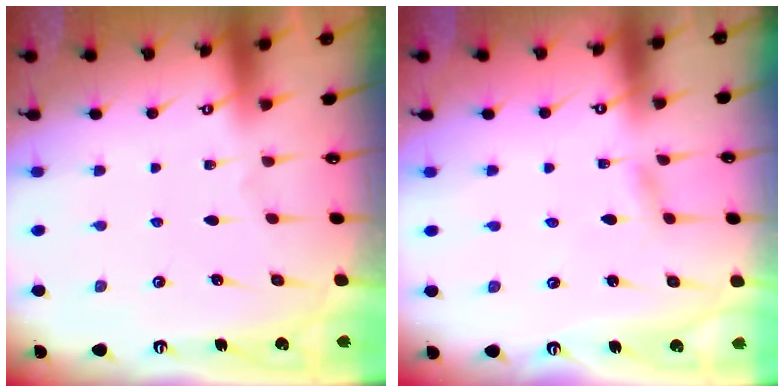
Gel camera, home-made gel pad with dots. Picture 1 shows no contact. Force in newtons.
{"total": 2.1, "press": 2.1, "slide": 0.2}